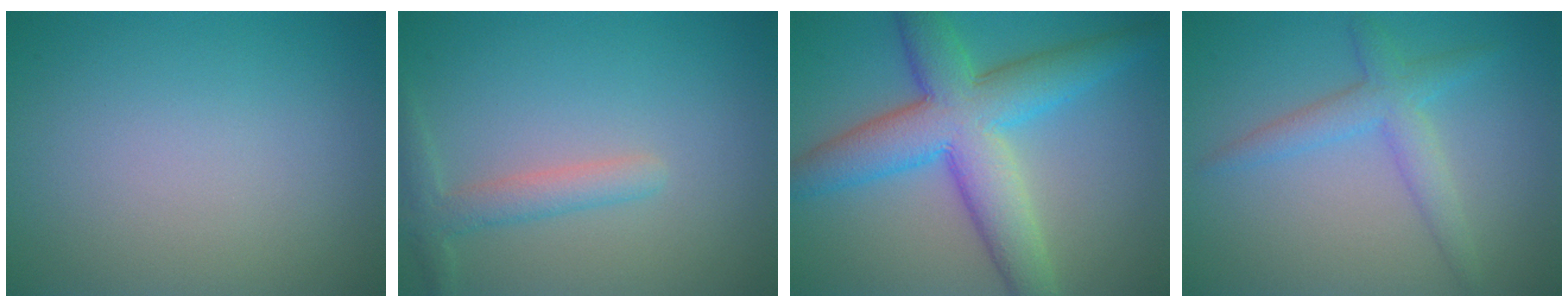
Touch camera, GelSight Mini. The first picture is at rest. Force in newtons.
{"total": 2.4, "press": 2.4, "slide": 0.1}
{"total": 8.8, "press": 8.8, "slide": 0.2}
{"total": 3.0, "press": 3.0, "slide": 0.0}